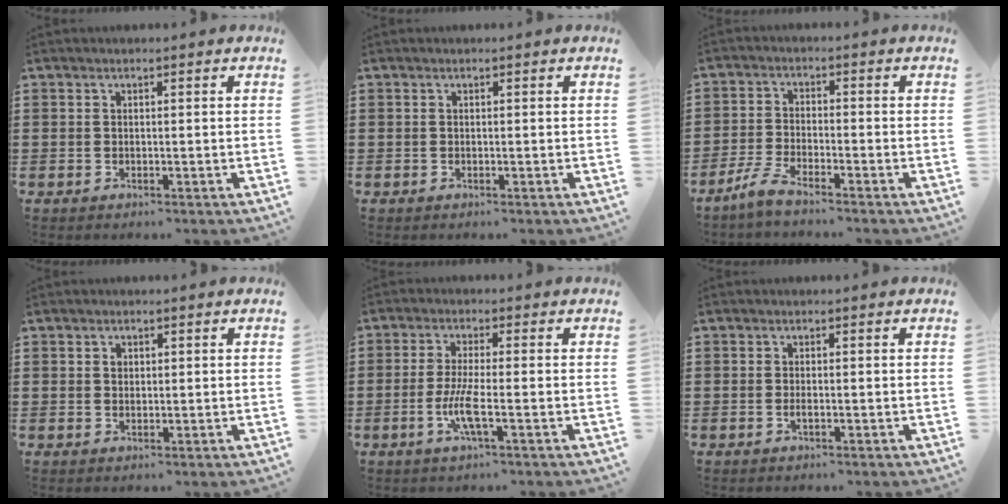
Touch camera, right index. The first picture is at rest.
{"total": 0.0}
{"total": 3.6, "force": [-3.1, 0.0, 1.8], "torque": [-0.062, -0.010, -0.069]}
{"total": 1.0, "force": [0.4, 0.8, 0.4], "torque": [-0.010, 0.004, 0.008]}
{"total": 5.6, "force": [-1.7, 0.7, 5.3], "torque": [-0.111, -0.012, -0.037]}
{"total": 0.8, "force": [-0.3, 0.2, 0.7], "torque": [-0.014, -0.003, -0.004]}